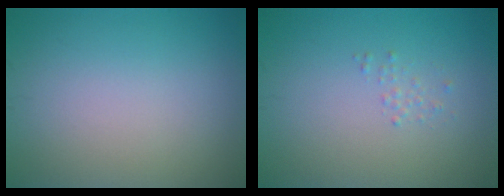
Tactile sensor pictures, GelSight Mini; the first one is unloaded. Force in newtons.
{"total": 0.6, "press": 0.6, "slide": 0.1}